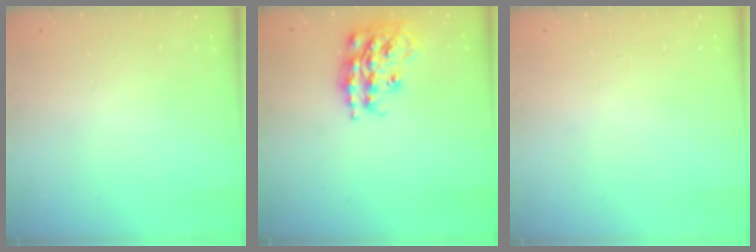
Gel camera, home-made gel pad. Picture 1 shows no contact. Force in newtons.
{"total": 17.9, "press": 17.8, "slide": 1.1}
{"total": 0.0}